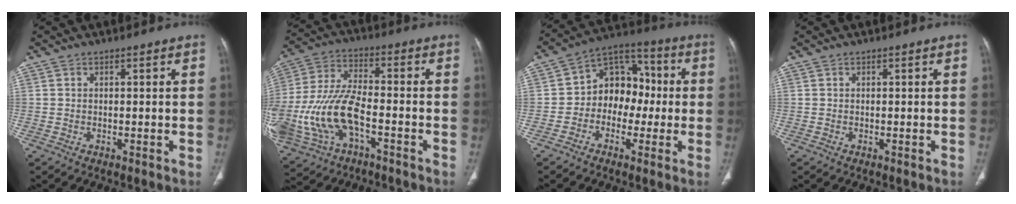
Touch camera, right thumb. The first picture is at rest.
{"total": 17.7, "force": [-5.4, 9.1, 14.1], "torque": [-0.312, 0.025, -0.094]}
{"total": 11.5, "force": [-1.3, 9.0, 7.0], "torque": [-0.064, 0.043, -0.036]}
{"total": 0.0}